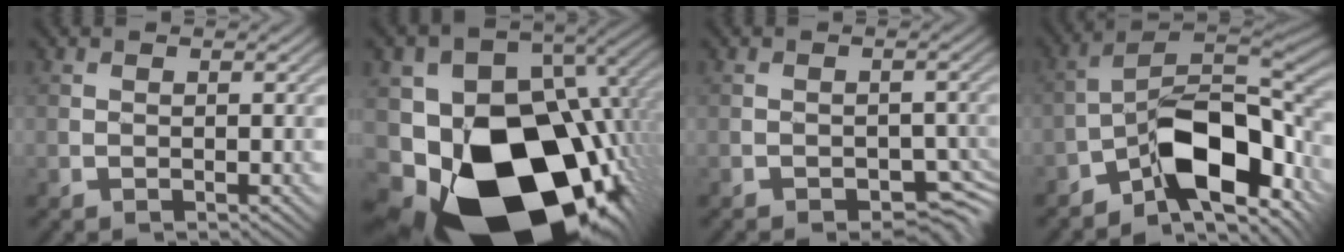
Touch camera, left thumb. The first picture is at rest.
{"total": 20.0, "force": [-6.4, 14.2, 12.6], "torque": [-0.234, -0.047, -0.083]}
{"total": 2.9, "force": [-2.2, 1.3, 1.4], "torque": [-0.017, -0.008, -0.034]}
{"total": 11.4, "force": [-6.6, 4.7, 8.0], "torque": [-0.121, 0.004, -0.133]}